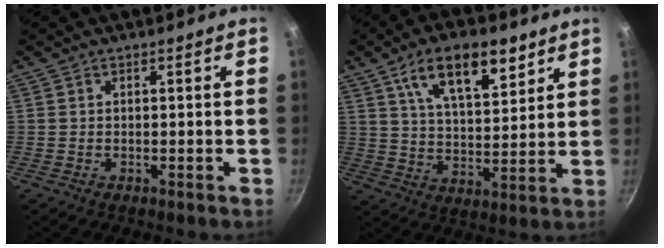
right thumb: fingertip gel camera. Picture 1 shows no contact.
{"total": 14.9, "force": [8.2, 6.6, 10.5], "torque": [-0.139, -0.033, 0.137]}